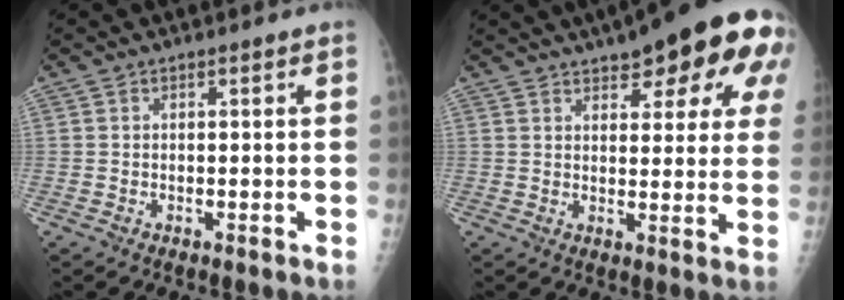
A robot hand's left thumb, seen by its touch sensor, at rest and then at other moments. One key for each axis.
{"total": 20.8, "fx": 11.0, "fy": 7.1, "fz": 16.1, "tx": -0.193, "ty": -0.005, "tz": 0.134}